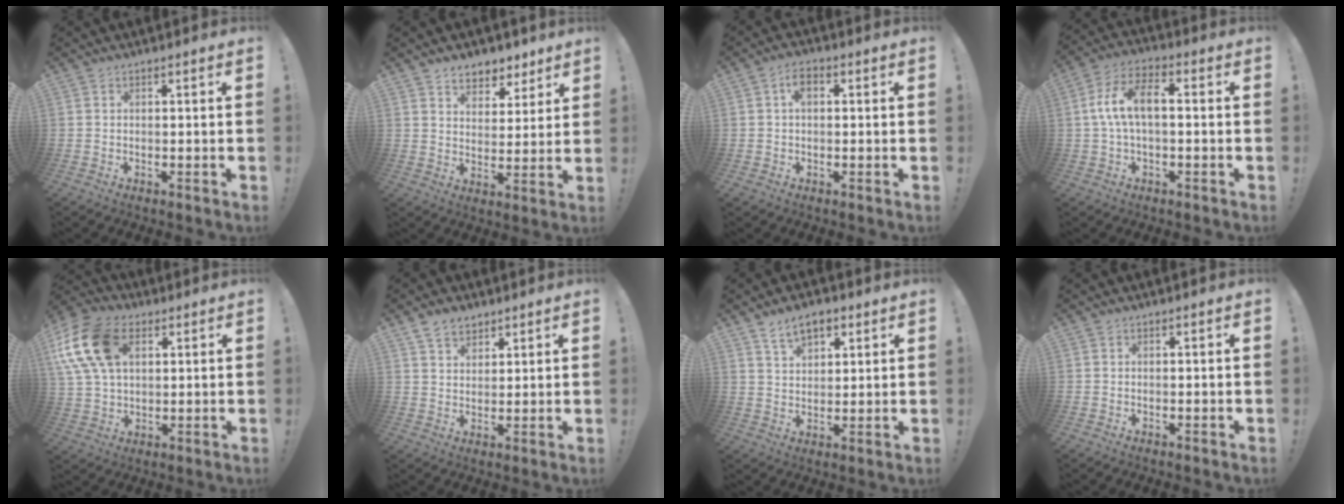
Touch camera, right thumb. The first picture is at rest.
{"total": 7.4, "force": [5.5, 4.7, 1.5], "torque": [-0.019, -0.041, 0.105]}
{"total": 4.7, "force": [1.1, 2.5, 3.8], "torque": [-0.056, 0.006, 0.018]}
{"total": 9.9, "force": [0.3, 4.6, 8.7], "torque": [-0.179, 0.007, 0.005]}
{"total": 18.9, "force": [6.4, 12.4, 12.7], "torque": [-0.255, -0.013, 0.120]}
{"total": 6.3, "force": [4.6, 3.9, 1.9], "torque": [-0.037, -0.018, 0.088]}
{"total": 7.9, "force": [4.7, 4.8, 4.3], "torque": [-0.072, -0.011, 0.088]}
{"total": 0.0}